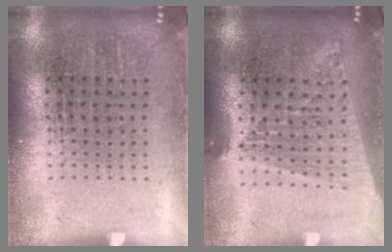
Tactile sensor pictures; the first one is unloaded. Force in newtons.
{"total": 1.7, "press": 1.6, "slide": 0.7}